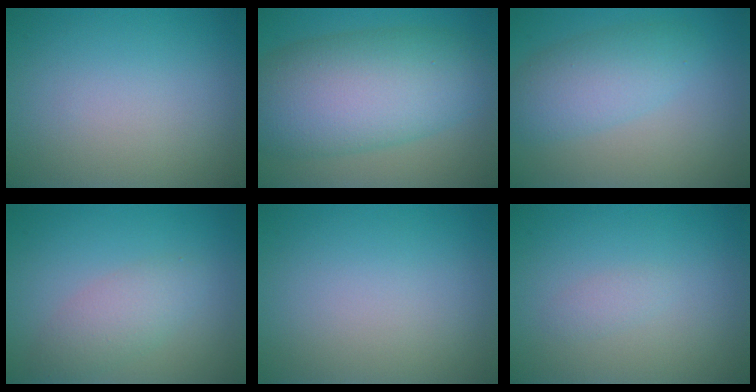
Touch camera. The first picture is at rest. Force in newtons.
{"total": 11.0, "press": 11.0, "slide": 0.0}
{"total": 4.1, "press": 4.1, "slide": 0.3}
{"total": 2.8, "press": 2.8, "slide": 0.0}
{"total": 0.0}
{"total": 0.8, "press": 0.8, "slide": 0.1}